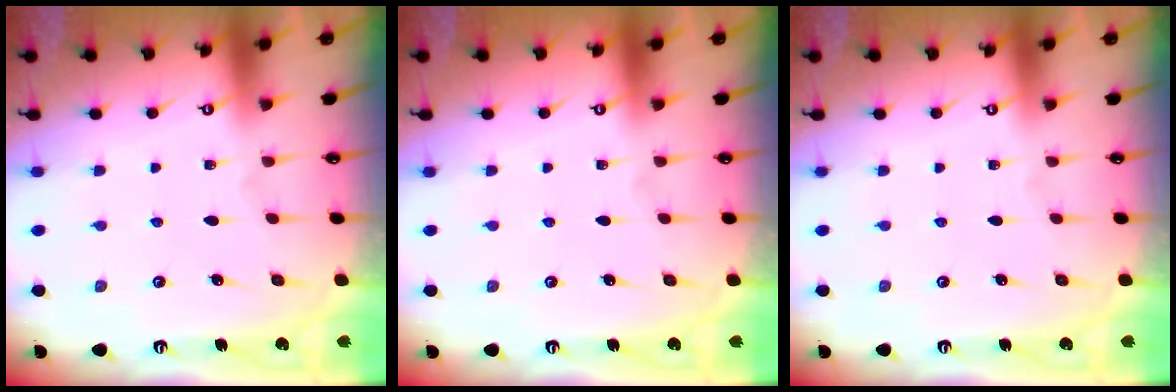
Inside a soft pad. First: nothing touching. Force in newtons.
{"total": 0.0}
{"total": 0.0}